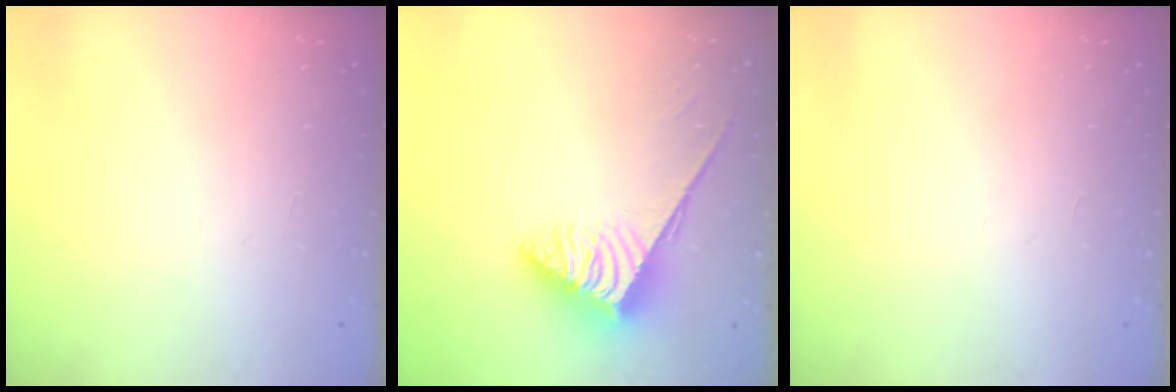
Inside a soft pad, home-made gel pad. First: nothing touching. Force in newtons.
{"total": 3.8, "press": 3.7, "slide": 0.6}
{"total": 0.0}